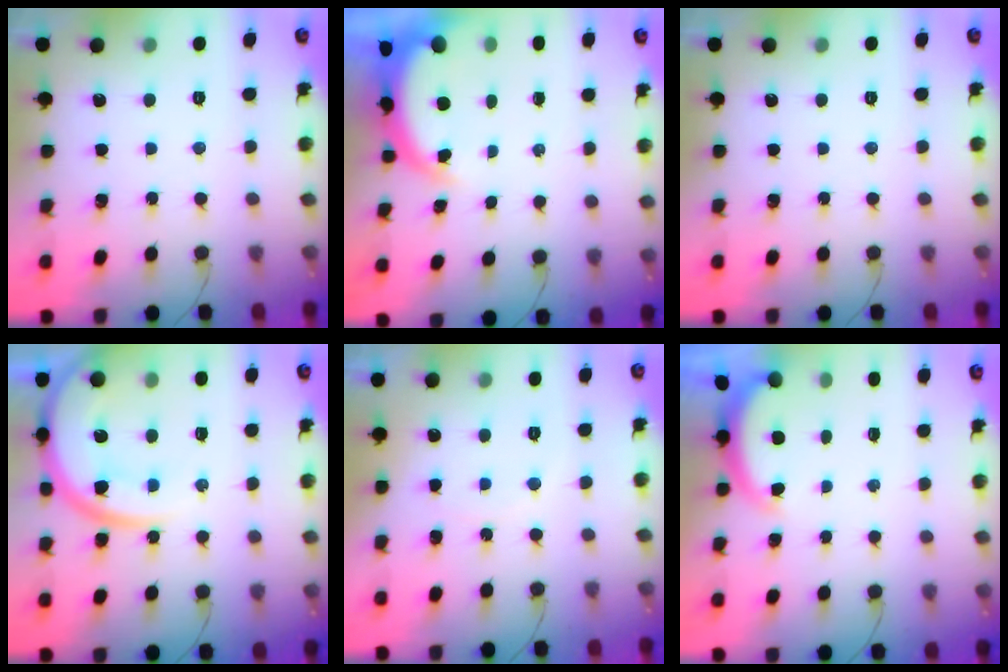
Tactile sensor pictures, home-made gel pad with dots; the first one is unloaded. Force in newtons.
{"total": 4.7, "press": 4.5, "slide": 1.4}
{"total": 0.0}
{"total": 15.4, "press": 15.3, "slide": 1.6}
{"total": 5.8, "press": 5.7, "slide": 0.6}
{"total": 2.2, "press": 2.2, "slide": 0.5}